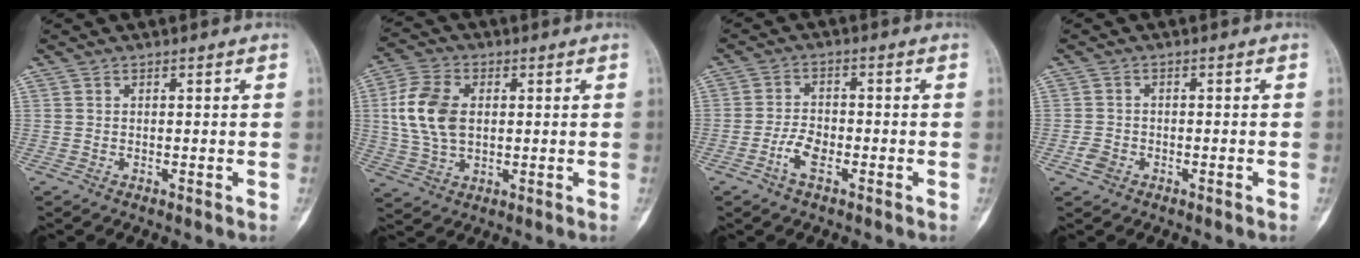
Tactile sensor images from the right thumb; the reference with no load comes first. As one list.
[{"total": 11.5, "force": [1.5, 7.4, 8.7], "torque": [-0.177, 0.005, 0.031]}, {"total": 4.6, "force": [-2.3, 2.3, 3.3], "torque": [-0.061, 0.015, -0.046]}, {"total": 2.4, "force": [-1.2, 1.7, 1.1], "torque": [-0.018, 0.008, -0.022]}]